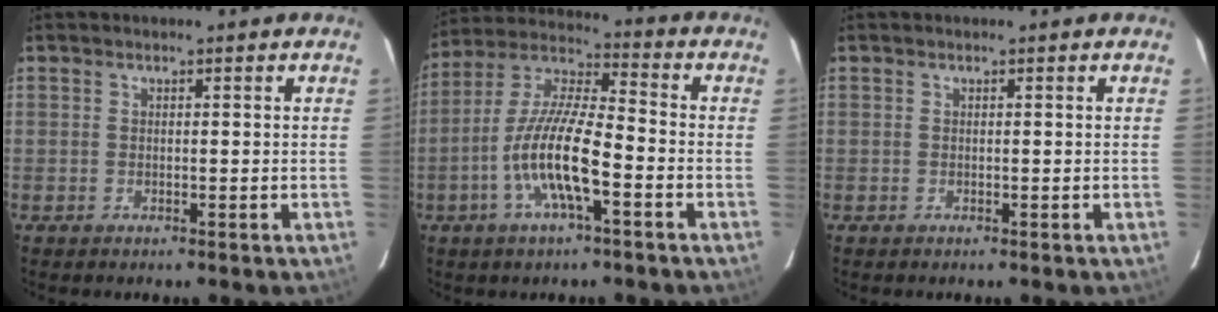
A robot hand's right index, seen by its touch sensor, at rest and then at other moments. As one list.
[{"total": 13.2, "force": [-4.9, 2.8, 11.9], "torque": [-0.243, -0.001, -0.097]}, {"total": 0.0}]